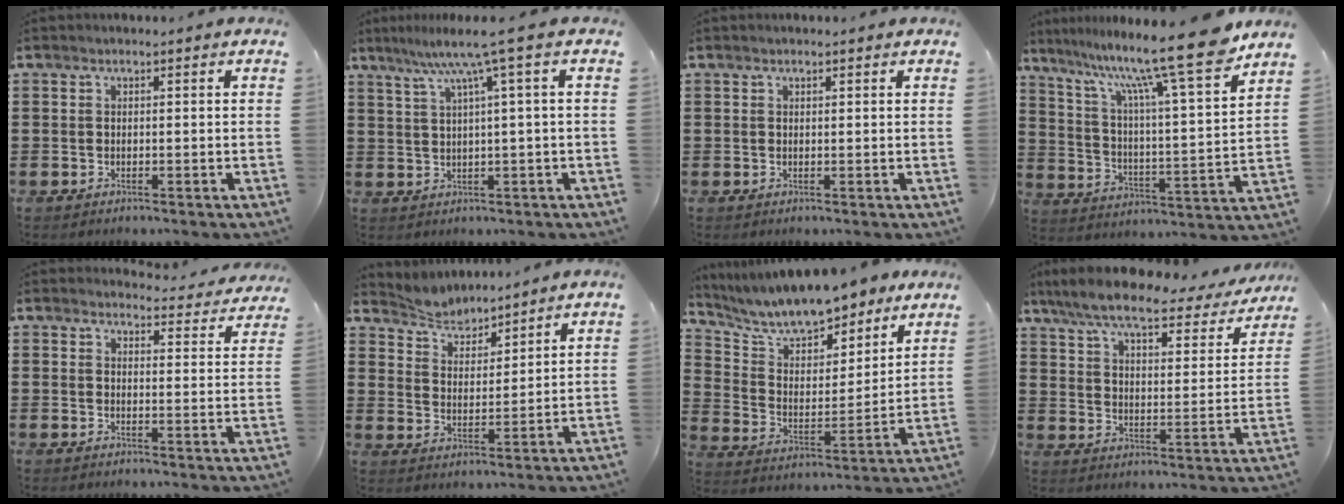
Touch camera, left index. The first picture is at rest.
{"total": 6.7, "force": [2.8, -0.5, 6.0], "torque": [-0.124, -0.005, 0.043]}
{"total": 0.6, "force": [0.4, 0.3, 0.3], "torque": [-0.007, 0.002, 0.008]}
{"total": 15.0, "force": [12.3, 0.0, 8.5], "torque": [-0.185, -0.073, 0.202]}
{"total": 3.7, "force": [3.6, 0.6, 0.4], "torque": [-0.008, -0.025, 0.061]}
{"total": 4.6, "force": [4.4, 1.2, 0.1], "torque": [-0.025, -0.019, 0.078]}
{"total": 9.5, "force": [8.9, 1.9, 2.7], "torque": [-0.095, -0.053, 0.157]}
{"total": 7.9, "force": [6.8, 0.8, 4.0], "torque": [-0.105, -0.037, 0.115]}